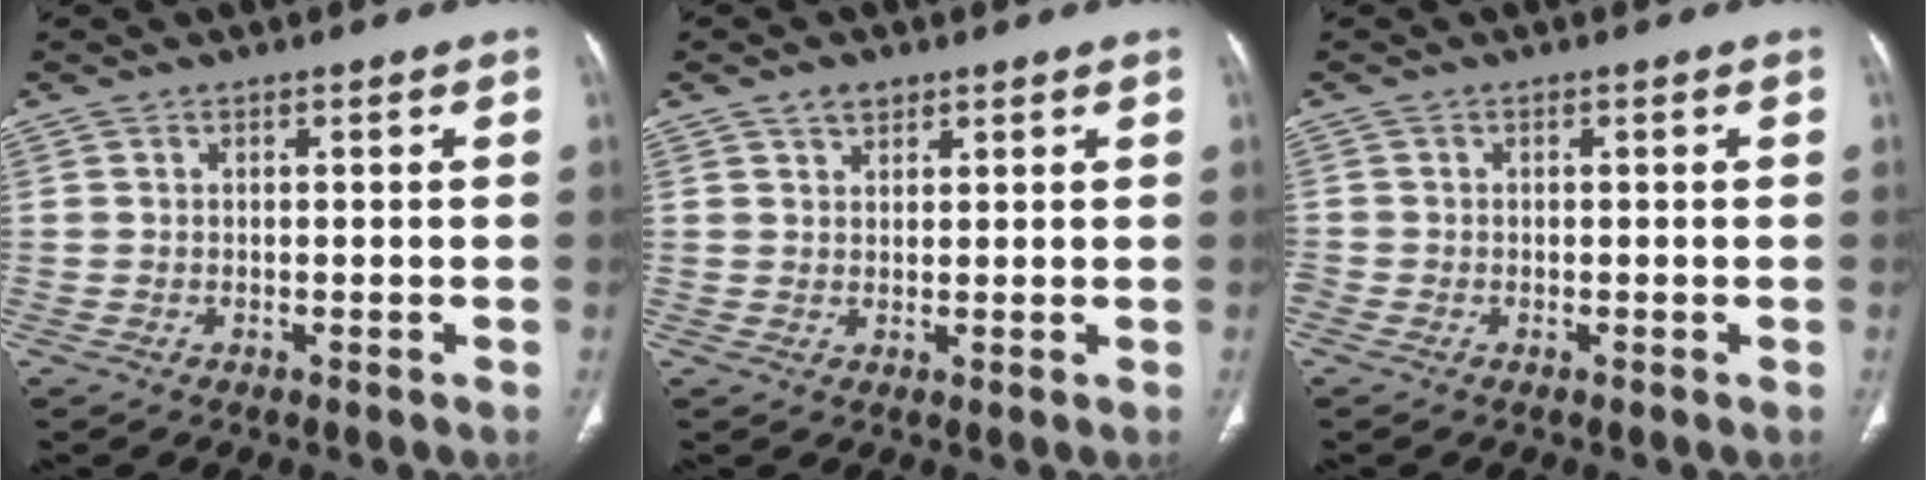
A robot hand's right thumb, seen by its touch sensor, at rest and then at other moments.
{"total": 2.6, "force": [1.8, 1.6, 1.1], "torque": [-0.009, -0.010, 0.029]}
{"total": 1.0, "force": [-0.6, 0.6, 0.5], "torque": [-0.016, -0.002, -0.018]}